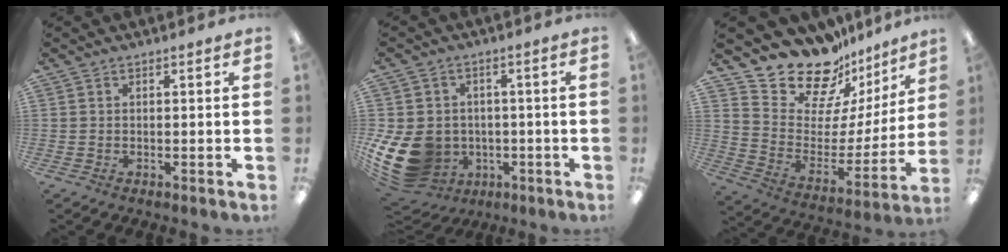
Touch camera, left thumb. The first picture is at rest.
{"total": 14.6, "force": [-3.2, 12.1, 7.5], "torque": [-0.174, 0.014, -0.047]}
{"total": 18.2, "force": [15.8, 8.0, 4.4], "torque": [-0.086, -0.137, 0.278]}